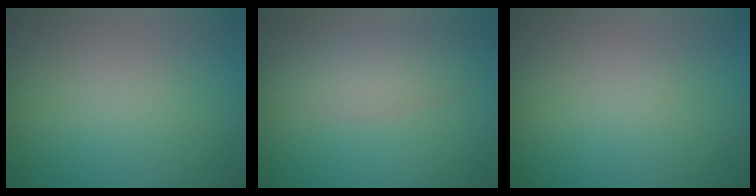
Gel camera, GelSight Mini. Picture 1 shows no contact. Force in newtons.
{"total": 2.9, "press": 2.9, "slide": 0.1}
{"total": 0.0}